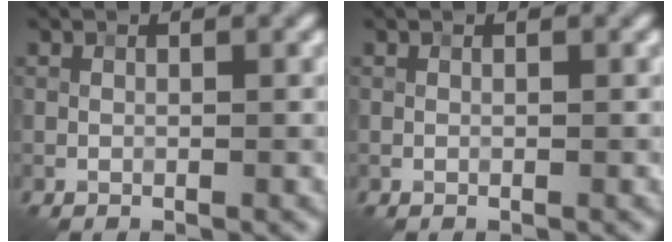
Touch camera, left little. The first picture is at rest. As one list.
[{"total": 0.0}]